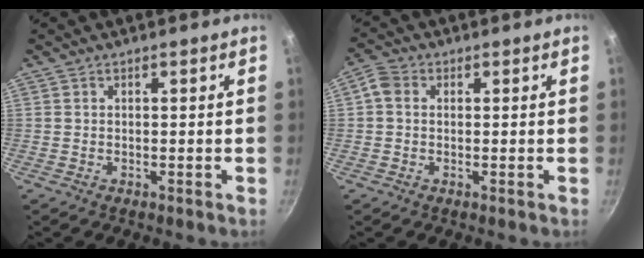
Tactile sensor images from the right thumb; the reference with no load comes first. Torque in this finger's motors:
{"motor_torque": [0.13, 0.49, 0.42, -0.48, 0.04]}